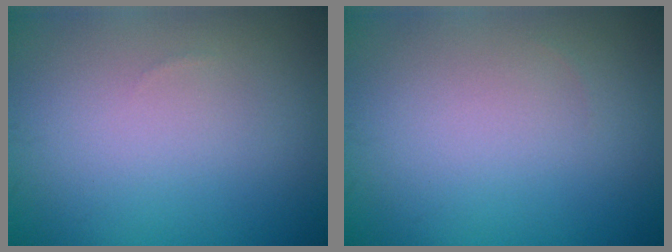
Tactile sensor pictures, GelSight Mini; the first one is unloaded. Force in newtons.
{"total": 0.0}